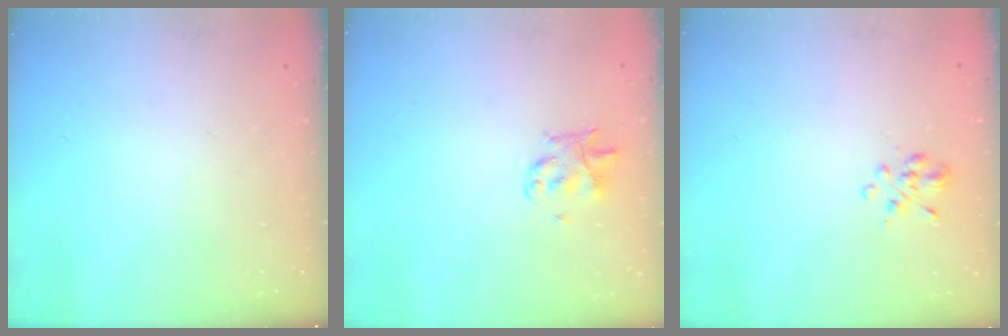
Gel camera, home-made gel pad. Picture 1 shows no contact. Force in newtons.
{"total": 3.0, "press": 2.9, "slide": 0.4}
{"total": 2.8, "press": 2.6, "slide": 1.2}